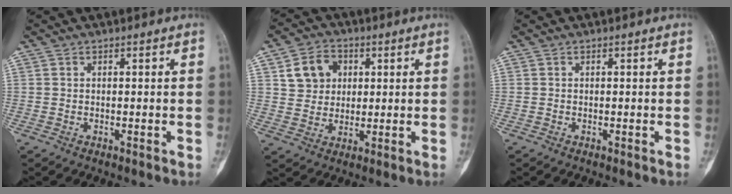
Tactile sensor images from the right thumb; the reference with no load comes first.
{"total": 8.1, "force": [2.5, 6.8, 3.6], "torque": [-0.029, -0.004, 0.045]}
{"total": 0.0}